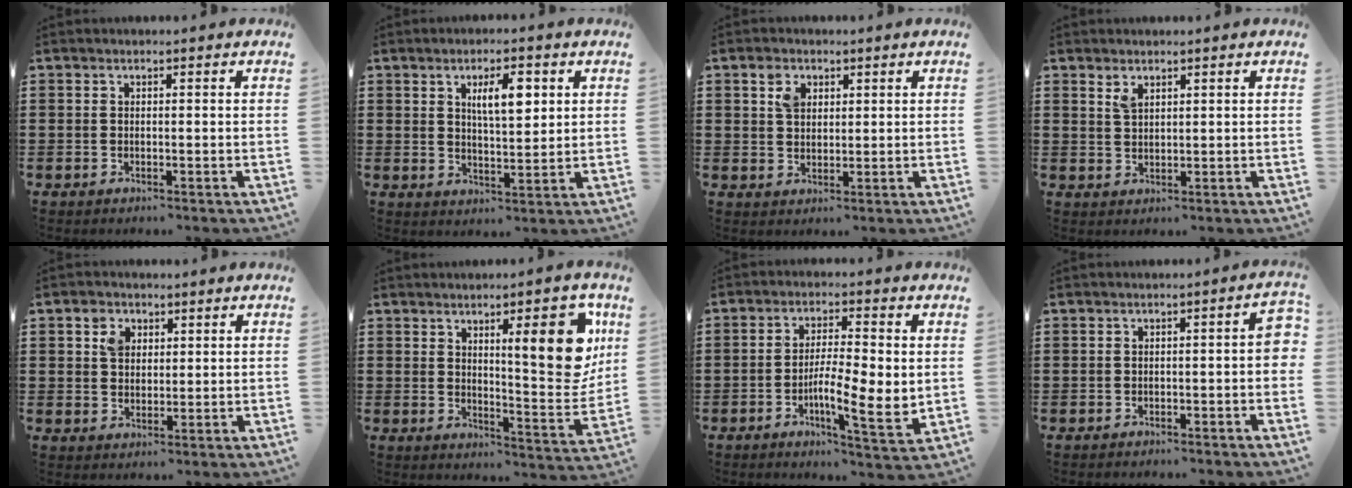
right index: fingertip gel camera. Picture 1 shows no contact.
{"total": 5.9, "force": [2.2, 2.1, 5.1], "torque": [-0.089, 0.002, 0.031]}
{"total": 3.3, "force": [1.7, 2.3, 1.6], "torque": [-0.033, 0.004, 0.029]}
{"total": 1.7, "force": [1.2, 0.8, 0.9], "torque": [-0.020, 0.002, 0.022]}
{"total": 3.4, "force": [1.5, 2.7, 1.4], "torque": [-0.038, 0.010, 0.027]}
{"total": 12.5, "force": [5.1, 3.6, 10.9], "torque": [-0.143, -0.023, 0.077]}
{"total": 7.3, "force": [-1.1, 1.5, 7.1], "torque": [-0.128, -0.007, -0.021]}
{"total": 2.9, "force": [-1.4, 0.6, 2.4], "torque": [-0.031, 0.001, -0.029]}